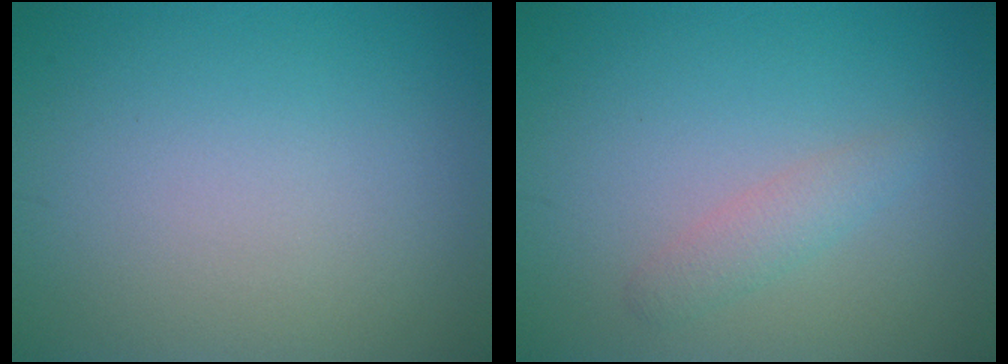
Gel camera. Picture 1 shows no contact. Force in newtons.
{"total": 1.6, "press": 1.6, "slide": 0.1}